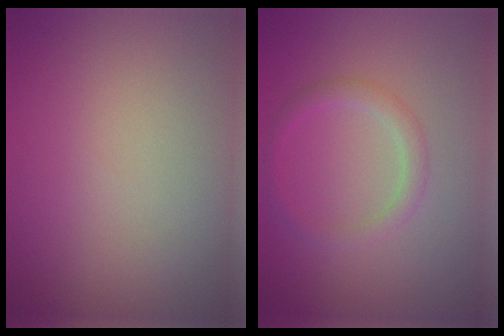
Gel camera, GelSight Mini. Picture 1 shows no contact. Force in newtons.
{"total": 1.9, "press": 1.8, "slide": 0.1}